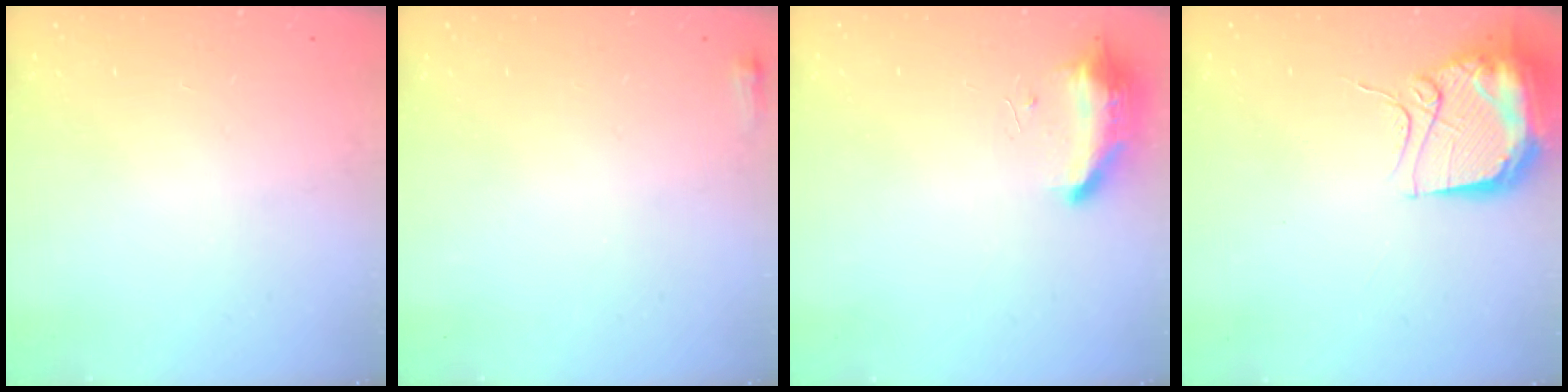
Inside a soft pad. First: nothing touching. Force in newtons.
{"total": 2.9, "press": 2.6, "slide": 1.1}
{"total": 19.0, "press": 10.9, "slide": 15.6}
{"total": 12.2, "press": 12.1, "slide": 1.2}